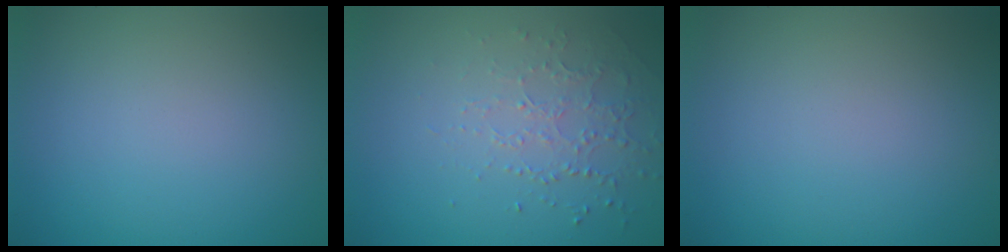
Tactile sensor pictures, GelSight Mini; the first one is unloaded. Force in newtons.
{"total": 1.5, "press": 1.2, "slide": 0.9}
{"total": 0.0}